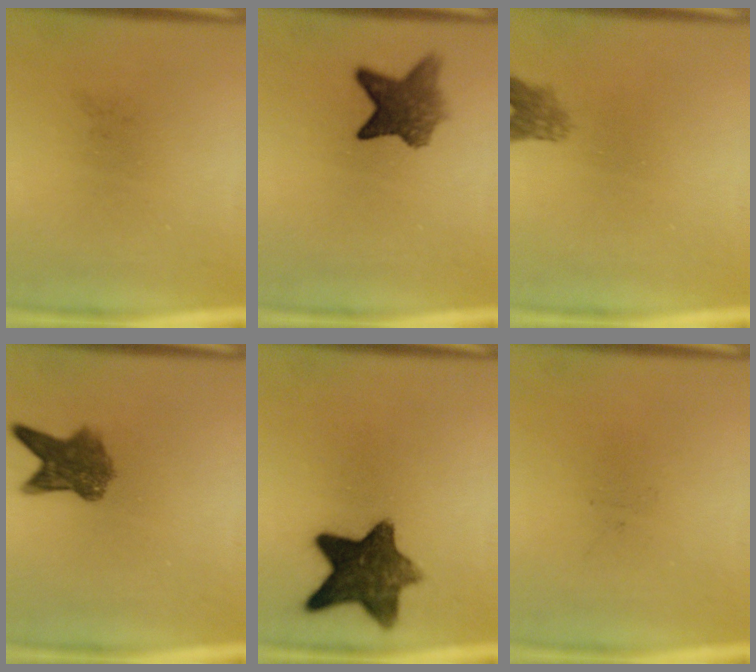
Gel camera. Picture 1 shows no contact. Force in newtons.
{"total": 7.0}
{"total": 2.4}
{"total": 6.3}
{"total": 11.8}
{"total": 0.0}